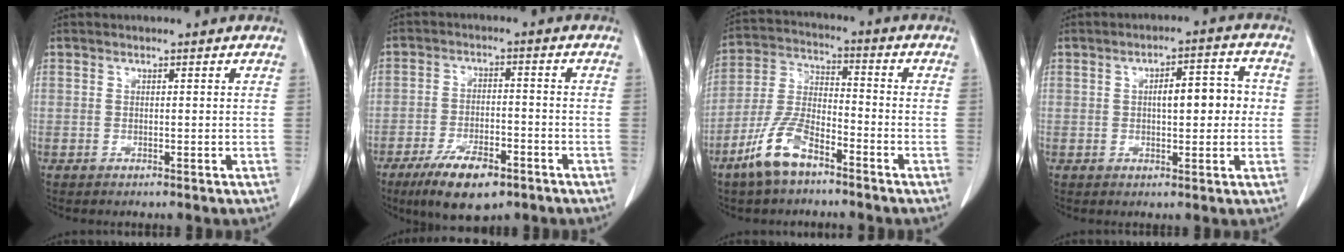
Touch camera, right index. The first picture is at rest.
{"total": 9.4, "force": [-6.0, 3.2, 6.5], "torque": [-0.116, -0.010, -0.098]}
{"total": 10.3, "force": [-6.8, 3.4, 6.9], "torque": [-0.160, -0.005, -0.136]}
{"total": 6.6, "force": [0.4, 2.3, 6.1], "torque": [-0.089, 0.024, 0.006]}